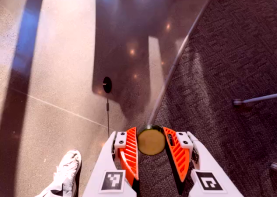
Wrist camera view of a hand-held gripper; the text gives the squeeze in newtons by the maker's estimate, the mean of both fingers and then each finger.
{"total": 8.6, "left": 8.3, "right": 8.9}